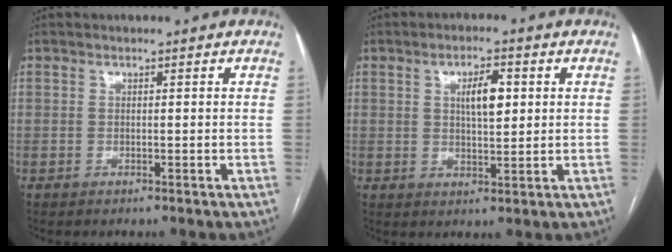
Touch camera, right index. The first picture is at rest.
{"total": 5.3, "force": [1.4, 1.6, 4.8], "torque": [-0.082, 0.005, 0.025]}